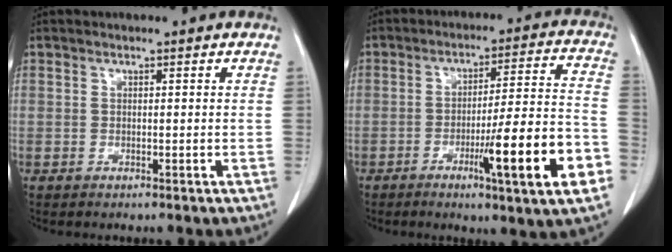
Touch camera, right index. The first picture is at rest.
{"total": 15.4, "force": [-6.0, 0.1, 14.2], "torque": [-0.197, -0.006, -0.086]}